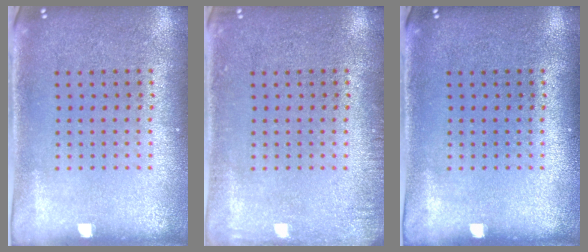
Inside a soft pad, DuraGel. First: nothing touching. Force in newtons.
{"total": 1.3, "press": 1.2, "slide": 0.2}
{"total": 0.0}